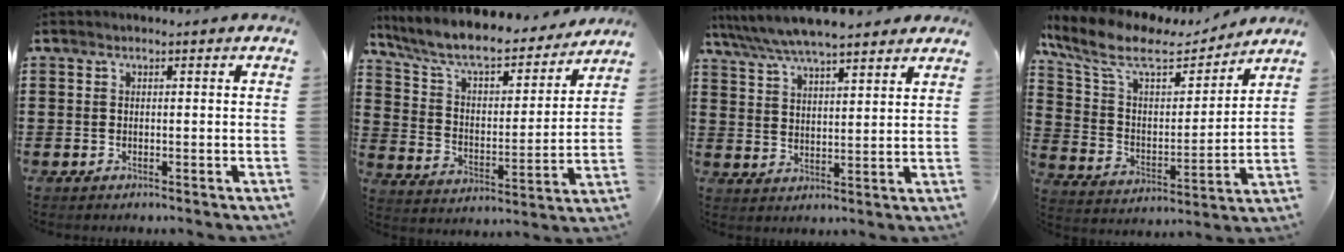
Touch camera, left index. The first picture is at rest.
{"total": 8.6, "force": [7.8, 1.2, 3.5], "torque": [-0.102, -0.054, 0.131]}
{"total": 7.0, "force": [6.3, 0.9, 2.8], "torque": [-0.077, -0.021, 0.113]}
{"total": 11.4, "force": [8.8, 3.4, 6.3], "torque": [-0.157, -0.040, 0.151]}